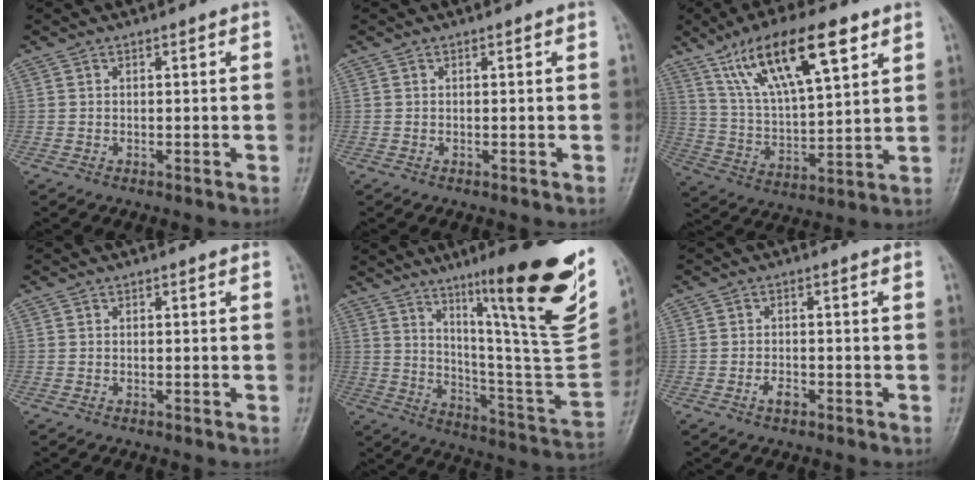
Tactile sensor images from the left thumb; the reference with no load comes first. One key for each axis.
{"total": 0.0}
{"total": 18.6, "fx": 10.2, "fy": 6.1, "fz": 14.4, "tx": -0.232, "ty": -0.025, "tz": 0.189}
{"total": 0.0}
{"total": 29.3, "fx": 16.1, "fy": 4.3, "fz": 24.1, "tx": -0.317, "ty": -0.069, "tz": 0.259}
{"total": 2.1, "fx": -1.1, "fy": 1.1, "fz": 1.4, "tx": -0.024, "ty": 0.007, "tz": -0.020}